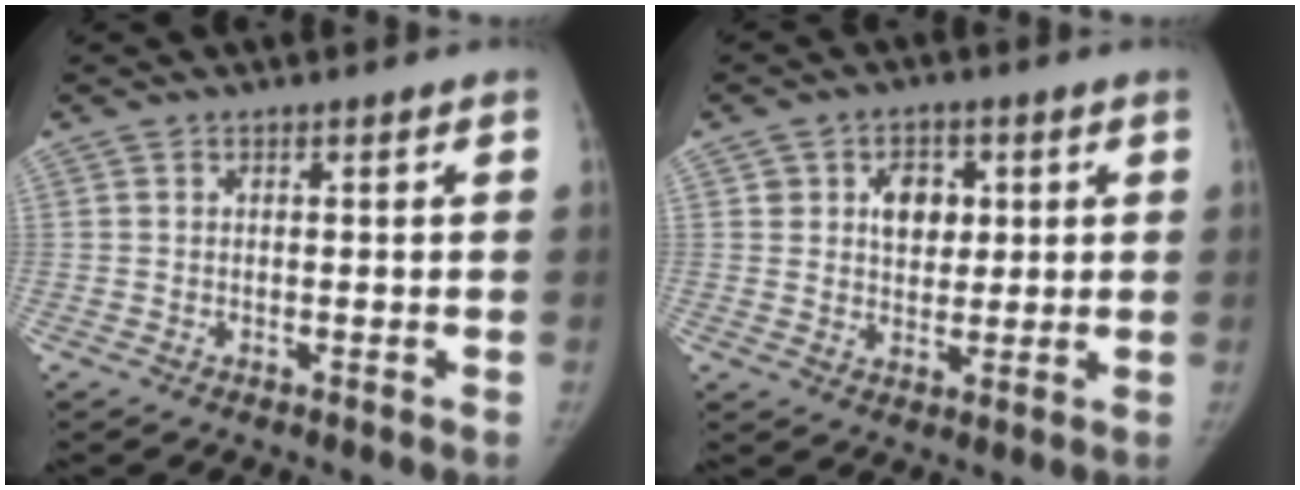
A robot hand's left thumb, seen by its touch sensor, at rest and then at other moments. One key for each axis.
{"total": 6.8, "fx": 1.9, "fy": 5.3, "fz": 3.9, "tx": -0.024, "ty": -0.005, "tz": 0.029}